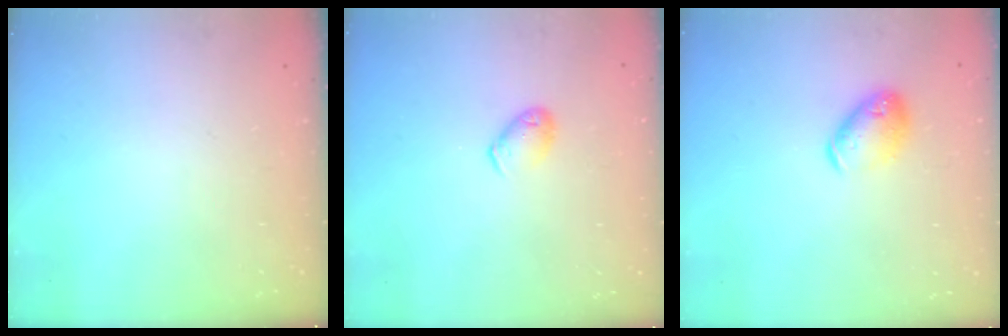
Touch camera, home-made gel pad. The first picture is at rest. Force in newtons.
{"total": 5.5, "press": 5.5, "slide": 0.5}
{"total": 10.3, "press": 10.2, "slide": 1.5}